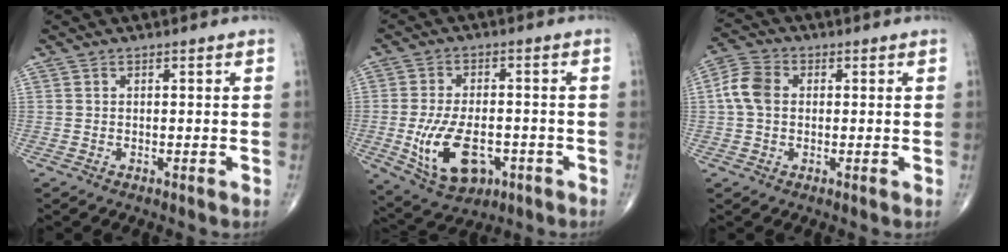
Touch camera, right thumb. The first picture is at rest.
{"total": 12.7, "force": [-3.5, 7.3, 9.8], "torque": [-0.167, 0.006, -0.047]}
{"total": 6.3, "force": [0.5, 4.6, 4.2], "torque": [-0.088, 0.017, 0.002]}